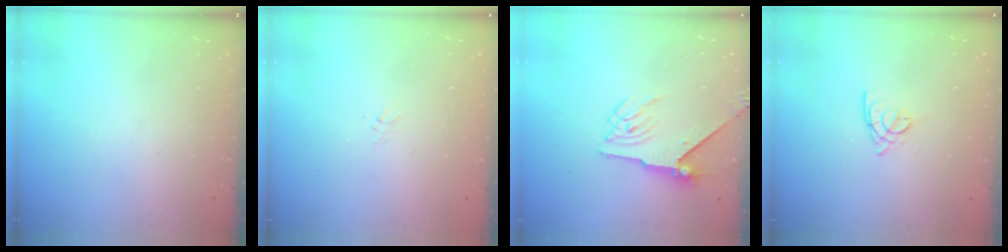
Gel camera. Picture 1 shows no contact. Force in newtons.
{"total": 1.5, "press": 1.5, "slide": 0.2}
{"total": 5.4, "press": 5.4, "slide": 0.8}
{"total": 2.6, "press": 2.6, "slide": 0.6}